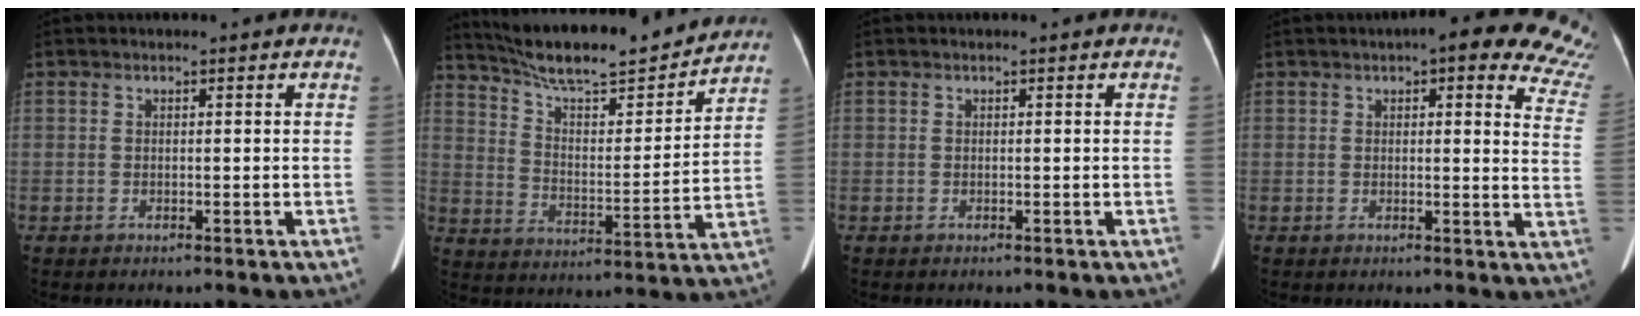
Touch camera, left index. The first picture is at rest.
{"total": 19.2, "force": [17.5, 1.9, 7.7], "torque": [-0.134, -0.004, 0.269]}
{"total": 0.0}
{"total": 16.7, "force": [13.4, 4.0, 9.1], "torque": [-0.075, -0.022, 0.119]}